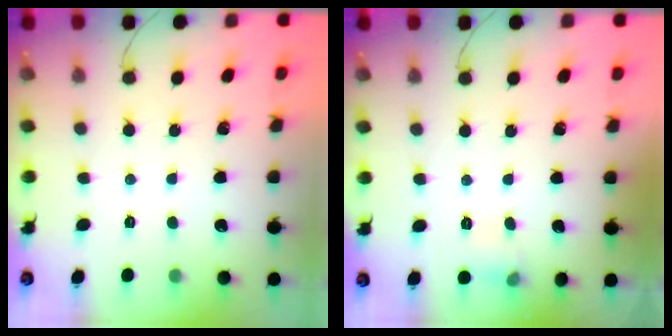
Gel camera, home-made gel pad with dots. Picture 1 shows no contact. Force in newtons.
{"total": 5.2, "press": 5.0, "slide": 1.3}